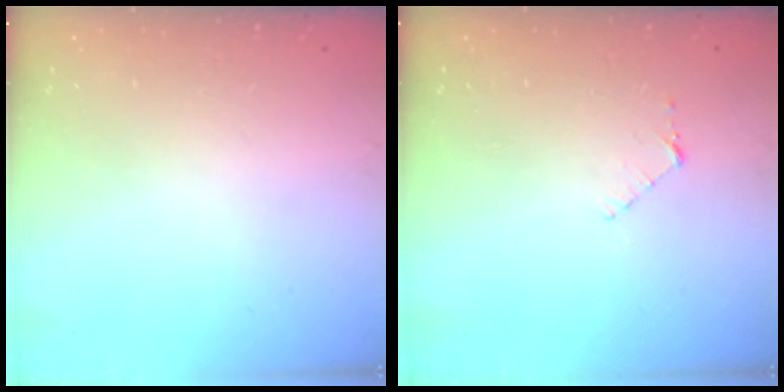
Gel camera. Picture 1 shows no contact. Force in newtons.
{"total": 4.4, "press": 4.4, "slide": 0.4}